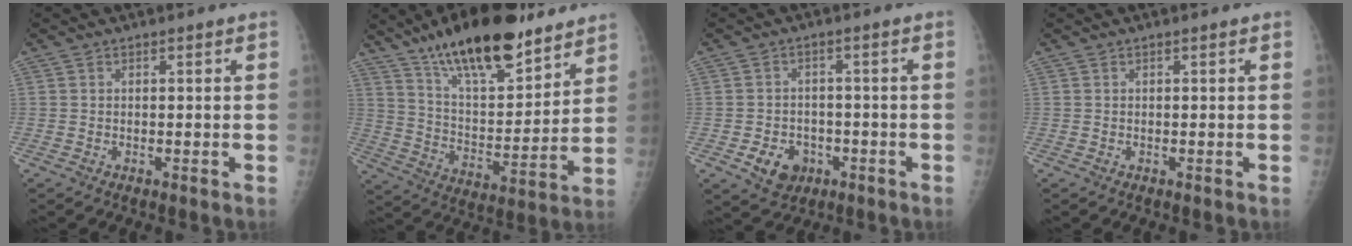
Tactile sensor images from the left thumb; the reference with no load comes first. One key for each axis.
{"total": 21.9, "fx": 15.9, "fy": 7.3, "fz": 13.1, "tx": -0.177, "ty": -0.075, "tz": 0.270}
{"total": 6.2, "fx": -2.4, "fy": 5.0, "fz": 2.8, "tx": -0.027, "ty": 0.014, "tz": -0.030}
{"total": 0.0}